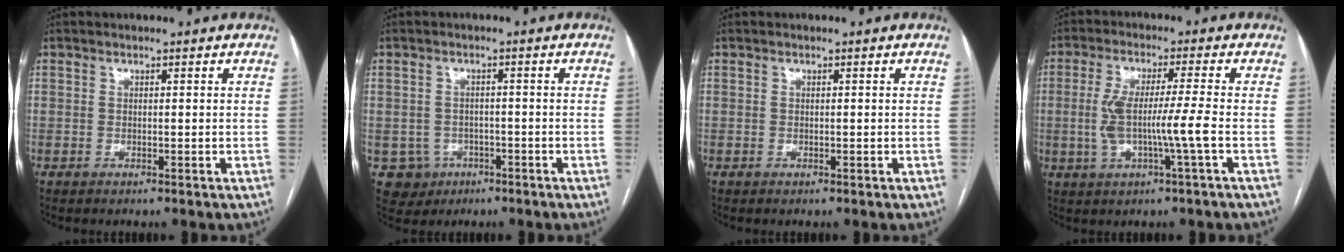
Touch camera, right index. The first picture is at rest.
{"total": 4.5, "force": [-1.7, 4.2, 0.2], "torque": [0.001, 0.010, -0.019]}
{"total": 0.0}
{"total": 7.5, "force": [-1.2, -0.3, 7.4], "torque": [-0.150, 0.004, -0.020]}